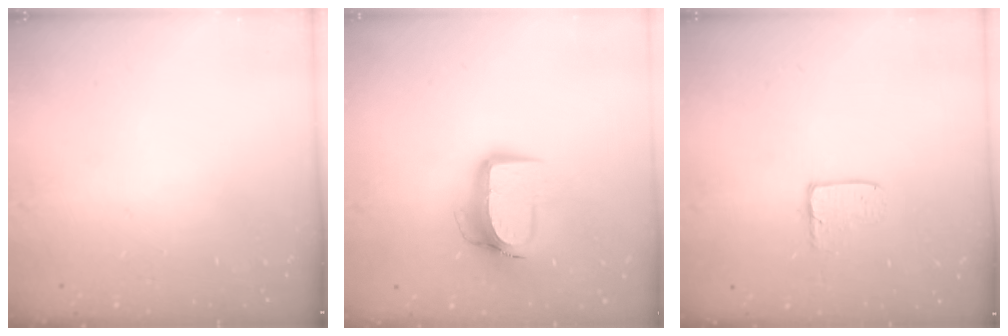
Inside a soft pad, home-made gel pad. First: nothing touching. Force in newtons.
{"total": 11.0, "press": 10.9, "slide": 1.1}
{"total": 4.0, "press": 4.0, "slide": 0.4}